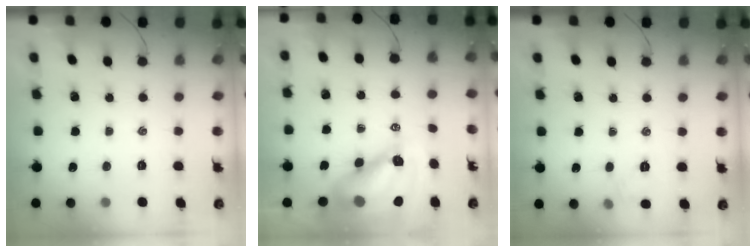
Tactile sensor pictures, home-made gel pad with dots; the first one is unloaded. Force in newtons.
{"total": 12.8, "press": 12.2, "slide": 3.9}
{"total": 4.1, "press": 3.9, "slide": 1.4}